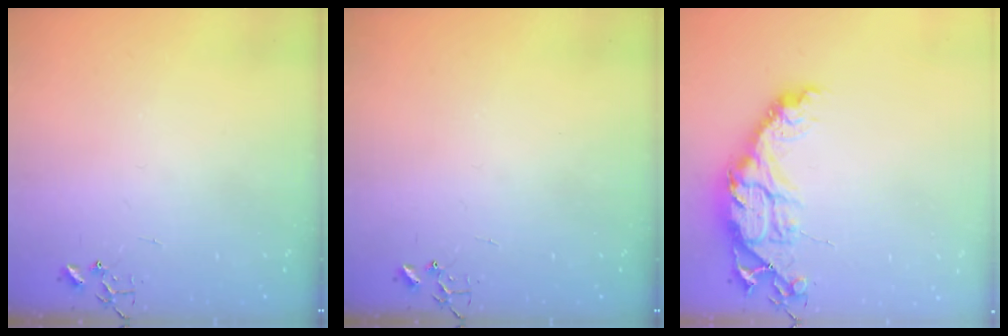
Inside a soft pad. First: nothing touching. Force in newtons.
{"total": 0.0}
{"total": 15.5, "press": 15.4, "slide": 1.3}